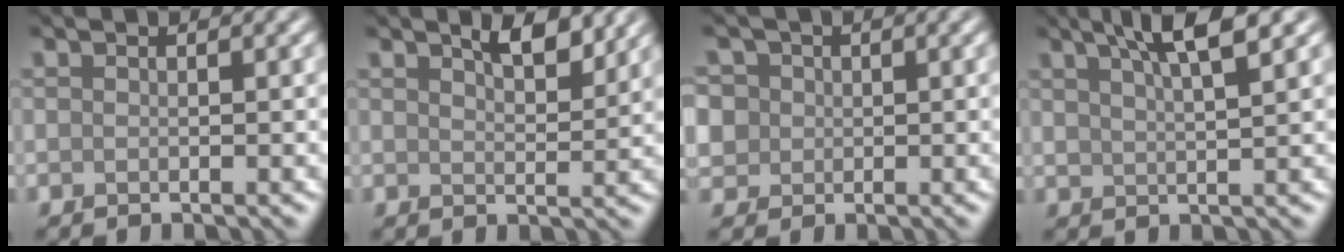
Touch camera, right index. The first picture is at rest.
{"total": 3.4, "force": [2.4, 1.1, 2.1], "torque": [-0.033, 0.001, 0.031]}
{"total": 5.1, "force": [1.5, 4.5, 2.0], "torque": [-0.050, 0.025, 0.012]}
{"total": 4.9, "force": [3.1, 1.1, 3.6], "torque": [-0.055, 0.015, 0.053]}